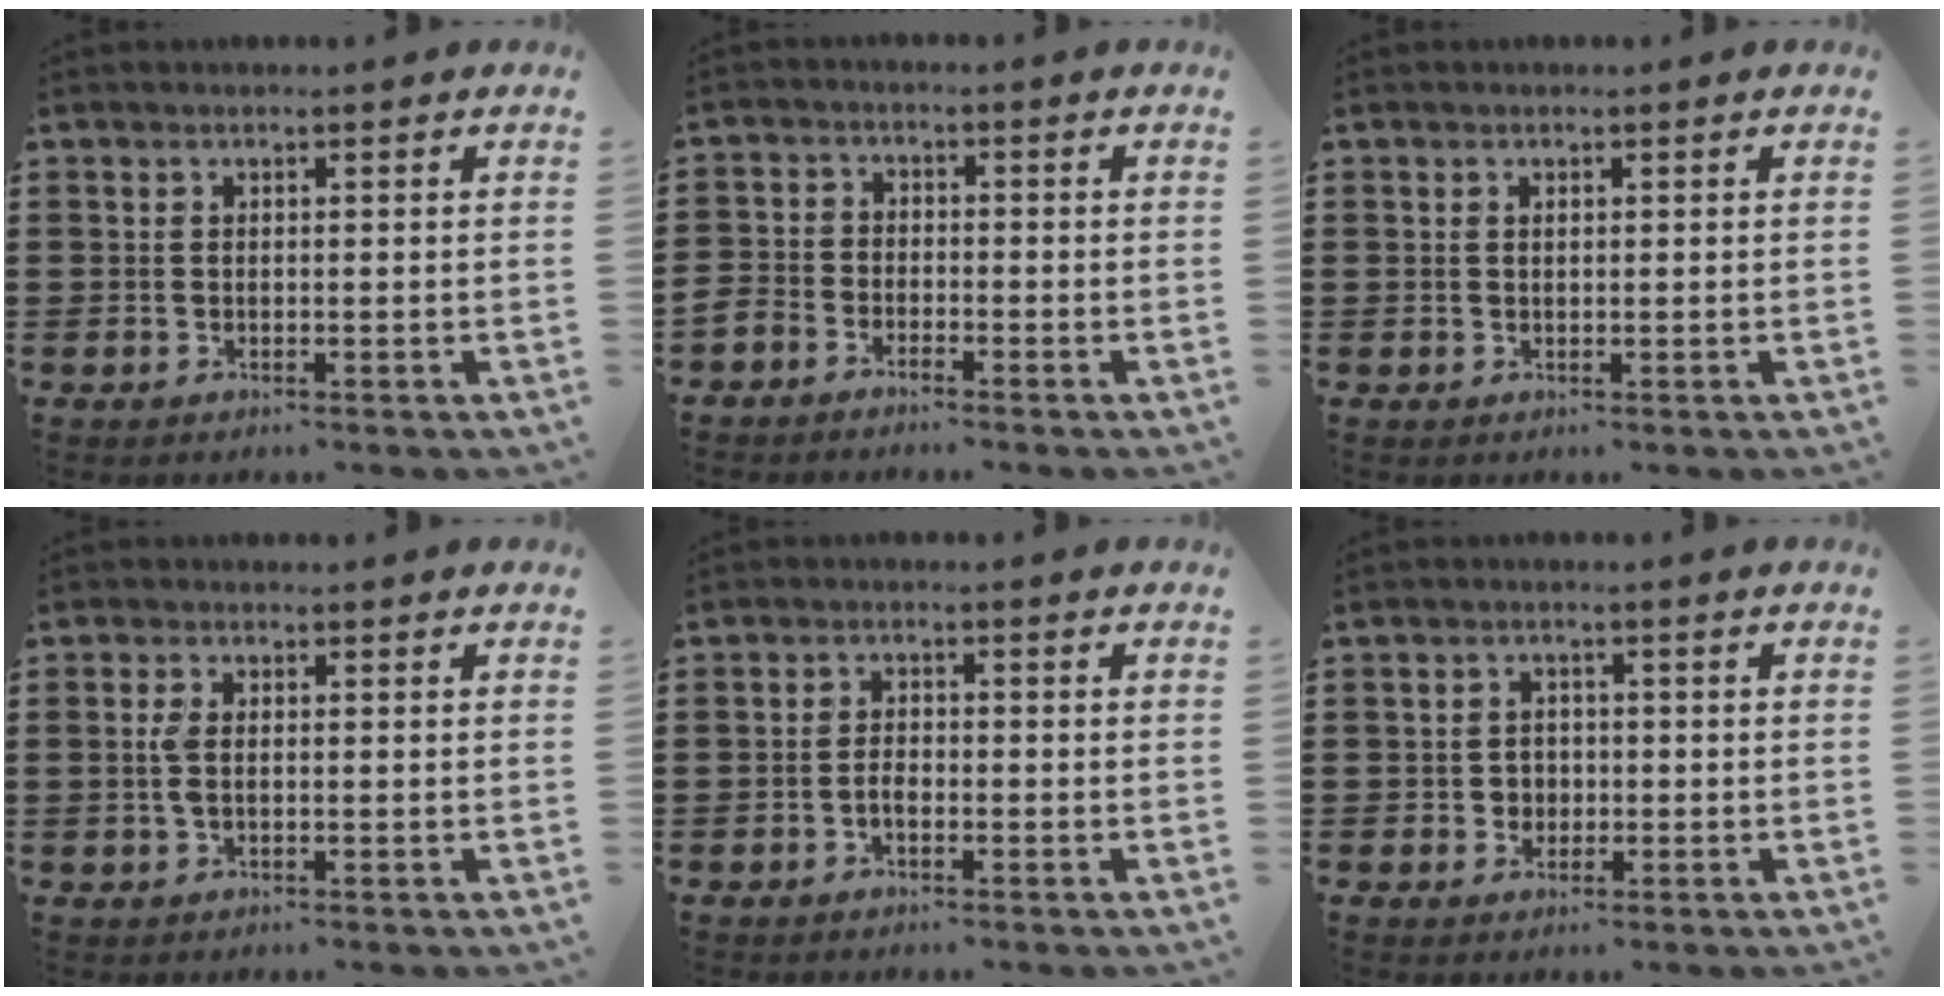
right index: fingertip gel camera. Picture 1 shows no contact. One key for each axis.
{"total": 2.9, "fx": -2.8, "fy": 0.7, "fz": 0.0, "tx": -0.021, "ty": -0.002, "tz": -0.063}
{"total": 0.6, "fx": 0.2, "fy": 0.3, "fz": 0.4, "tx": -0.011, "ty": -0.001, "tz": 0.005}
{"total": 2.6, "fx": 0.0, "fy": 1.1, "fz": 2.3, "tx": -0.061, "ty": -0.003, "tz": -0.006}
{"total": 2.0, "fx": -1.0, "fy": 0.9, "fz": 1.4, "tx": -0.028, "ty": 0.002, "tz": -0.019}
{"total": 2.3, "fx": -0.6, "fy": 2.2, "fz": 0.4, "tx": -0.016, "ty": 0.005, "tz": -0.016}